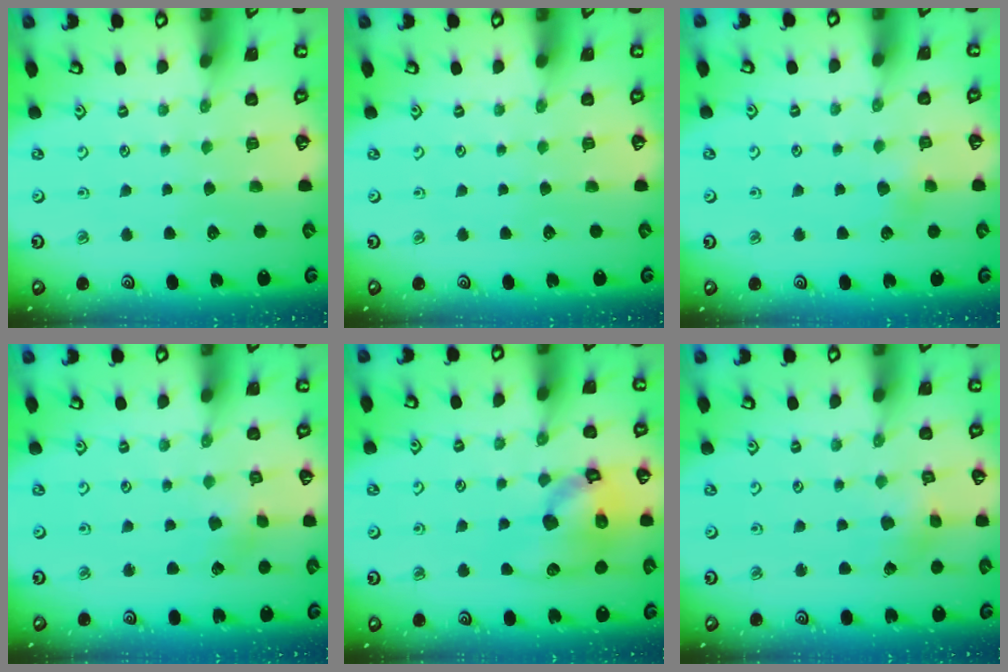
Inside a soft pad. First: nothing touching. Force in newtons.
{"total": 0.0}
{"total": 2.4, "press": 2.4, "slide": 0.4}
{"total": 1.8, "press": 1.8, "slide": 0.1}
{"total": 15.0, "press": 14.8, "slide": 2.1}
{"total": 2.6, "press": 2.6, "slide": 0.2}